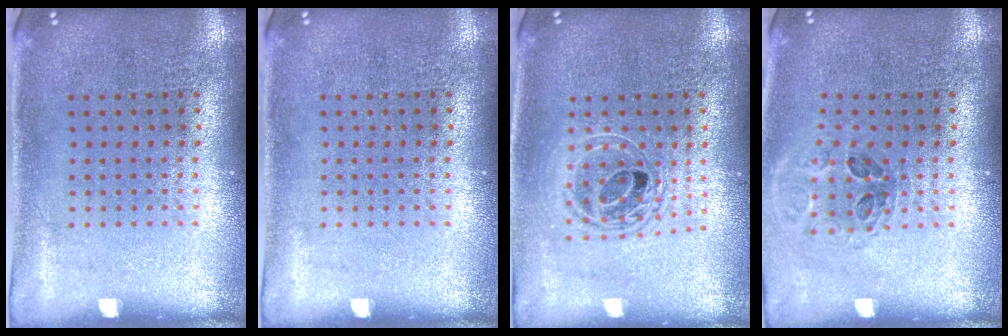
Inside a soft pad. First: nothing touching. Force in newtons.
{"total": 0.0}
{"total": 1.7, "press": 1.4, "slide": 1.0}
{"total": 0.9, "press": 0.9, "slide": 0.1}